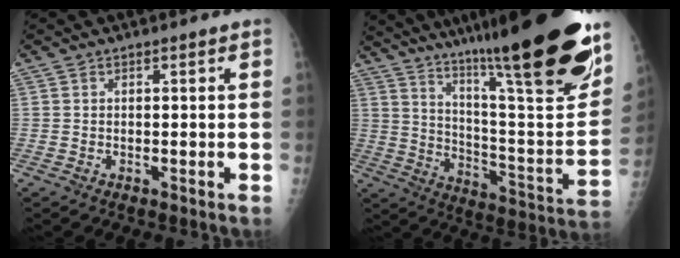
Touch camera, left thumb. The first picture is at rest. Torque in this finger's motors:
{"motor_torque": [3.57, 1.44, 1.82, -0.95, 0.17]}